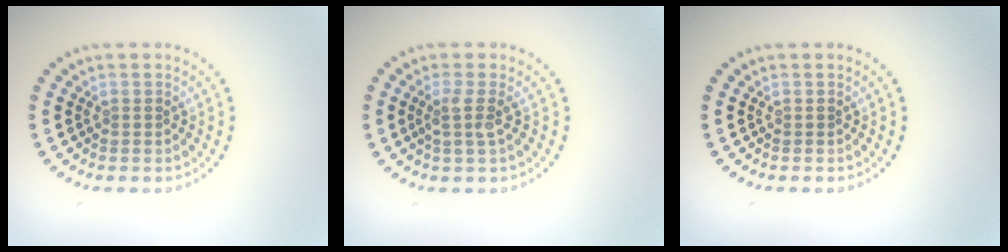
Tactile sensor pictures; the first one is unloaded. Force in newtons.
{"total": 1.8, "press": 1.3, "slide": 1.3}
{"total": 0.0}